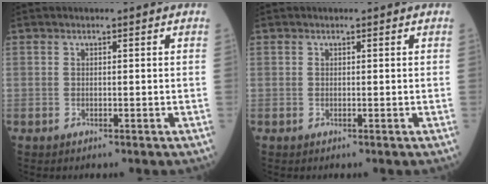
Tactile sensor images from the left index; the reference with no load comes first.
{"total": 0.0}